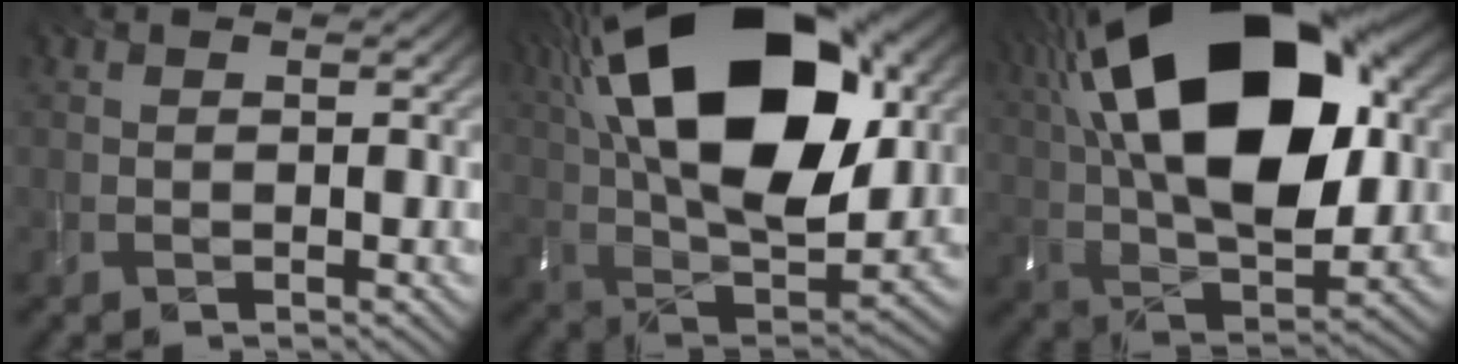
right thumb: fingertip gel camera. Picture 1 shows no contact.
{"total": 22.9, "force": [7.6, 12.2, 17.9], "torque": [-0.354, 0.043, 0.118]}
{"total": 22.1, "force": [6.6, 11.6, 17.6], "torque": [-0.345, 0.045, 0.103]}